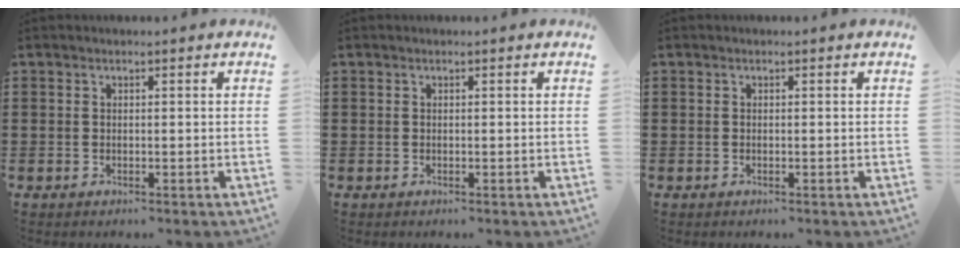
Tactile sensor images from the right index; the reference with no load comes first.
{"total": 0.0}
{"total": 0.0}